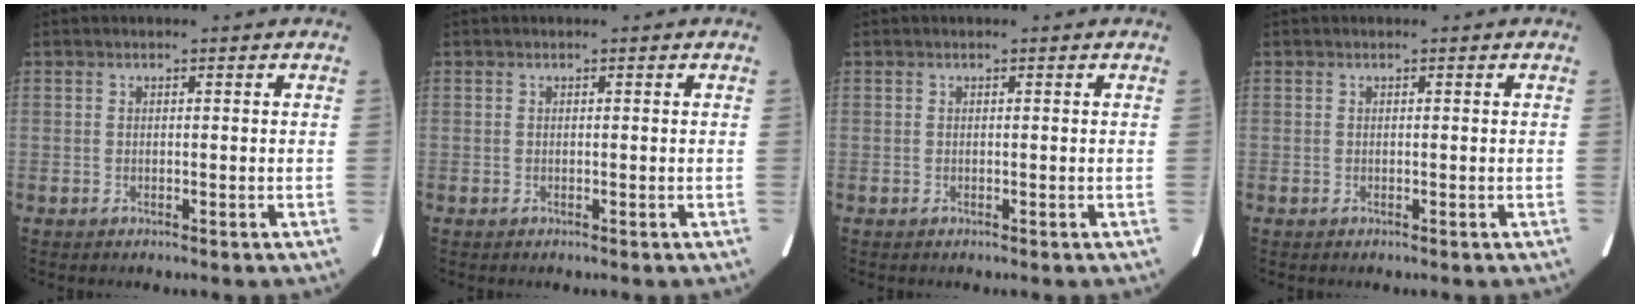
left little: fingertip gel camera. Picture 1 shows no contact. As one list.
[{"total": 0.0}, {"total": 0.0}, {"total": 0.0}]